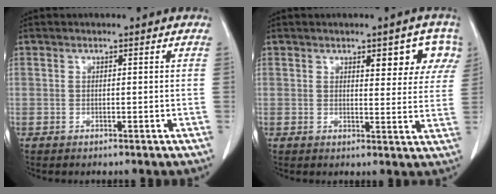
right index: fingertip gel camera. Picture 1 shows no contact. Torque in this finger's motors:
{"motor_torque": [0.23, 0.10, 0.12, 0.01]}